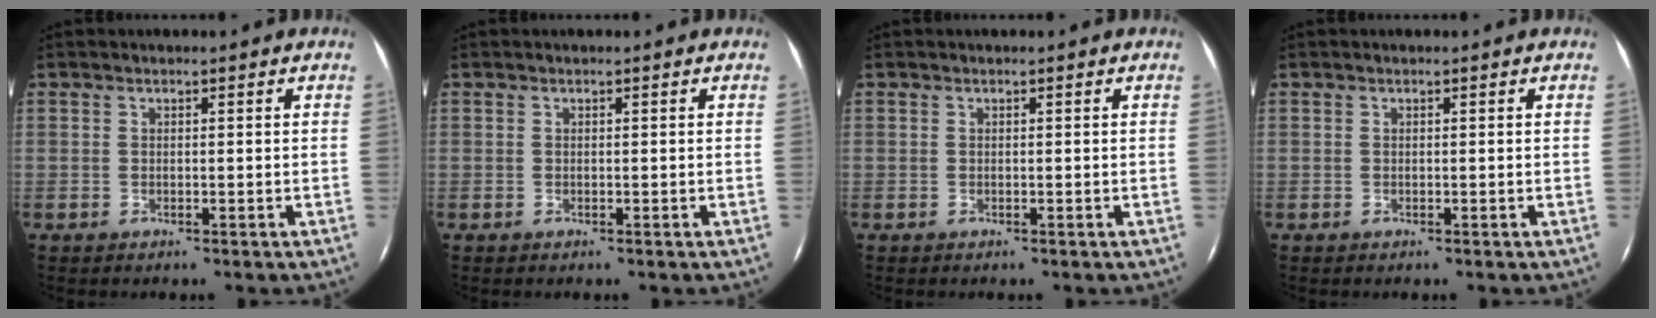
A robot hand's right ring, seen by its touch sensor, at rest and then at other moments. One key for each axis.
{"total": 0.0}
{"total": 0.0}
{"total": 0.0}